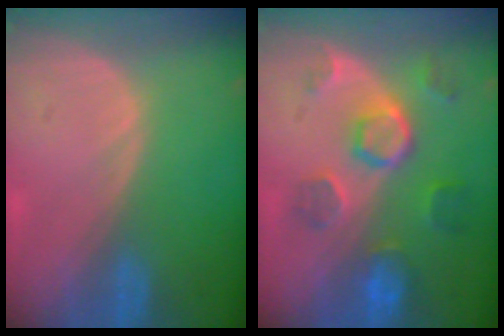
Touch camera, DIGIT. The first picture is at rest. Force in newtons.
{"total": 8.6, "press": 7.7, "slide": 4.0}